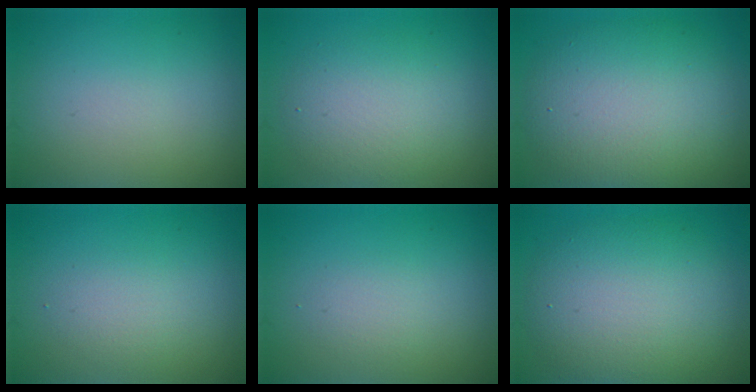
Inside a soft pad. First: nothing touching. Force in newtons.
{"total": 4.4, "press": 4.4, "slide": 0.4}
{"total": 9.3, "press": 9.3, "slide": 0.6}
{"total": 1.7, "press": 1.7, "slide": 0.2}
{"total": 1.4, "press": 1.4, "slide": 0.1}
{"total": 7.8, "press": 7.8, "slide": 0.2}